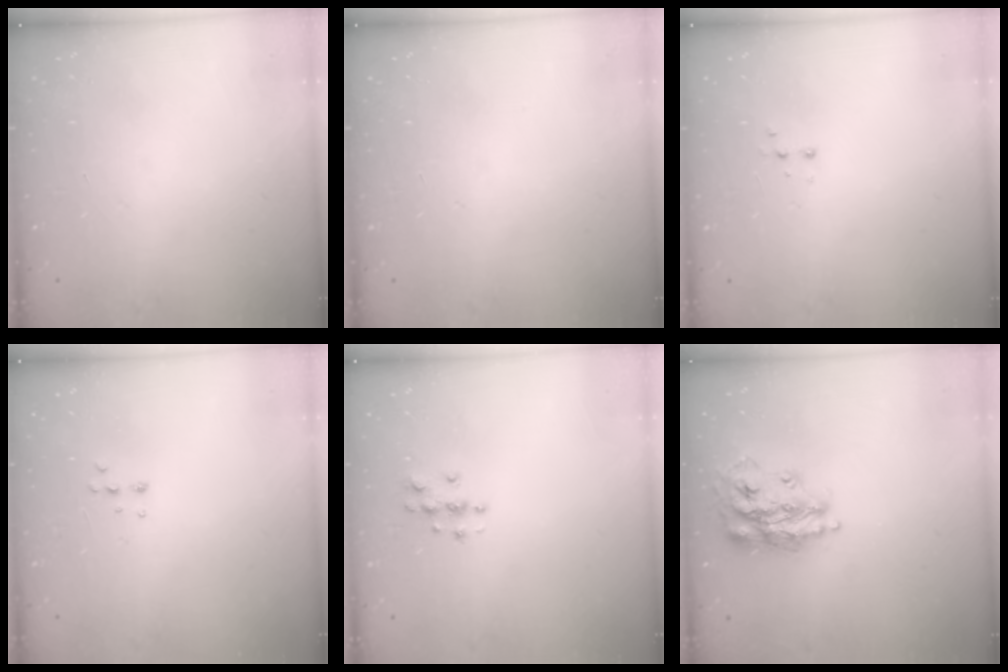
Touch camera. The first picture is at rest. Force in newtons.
{"total": 0.0}
{"total": 3.3, "press": 3.2, "slide": 0.7}
{"total": 4.5, "press": 4.4, "slide": 0.8}
{"total": 4.5, "press": 4.5, "slide": 0.5}
{"total": 16.1, "press": 16.0, "slide": 1.6}